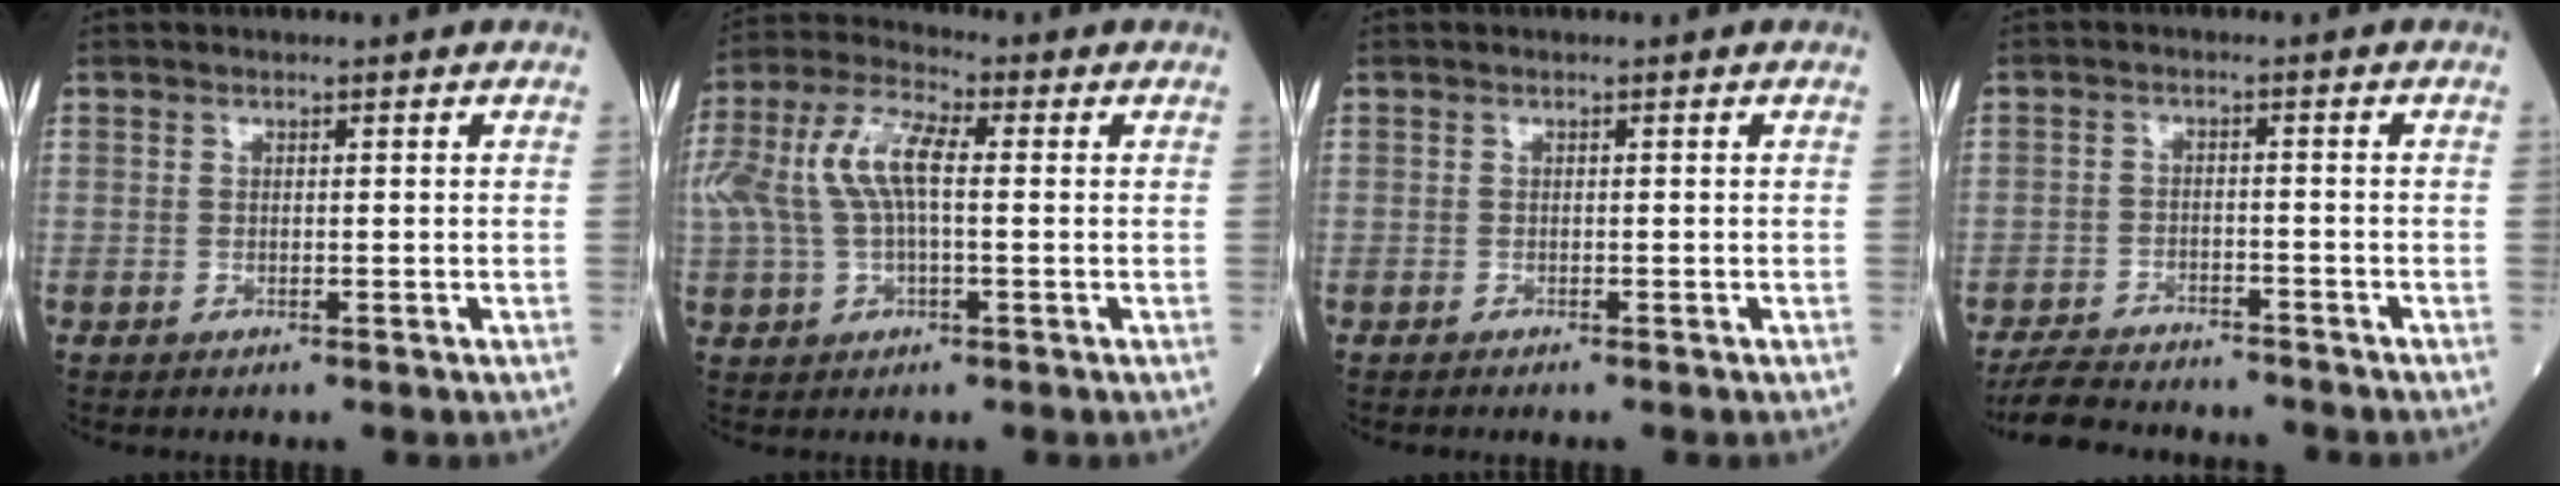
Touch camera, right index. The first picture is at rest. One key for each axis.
{"total": 11.2, "fx": 1.3, "fy": 4.4, "fz": 10.2, "tx": -0.238, "ty": 0.031, "tz": 0.023}
{"total": 0.5, "fx": -0.5, "fy": 0.0, "fz": 0.1, "tx": 0.000, "ty": -0.001, "tz": -0.011}
{"total": 8.5, "fx": -8.0, "fy": 1.9, "fz": 2.2, "tx": -0.035, "ty": -0.006, "tz": -0.127}